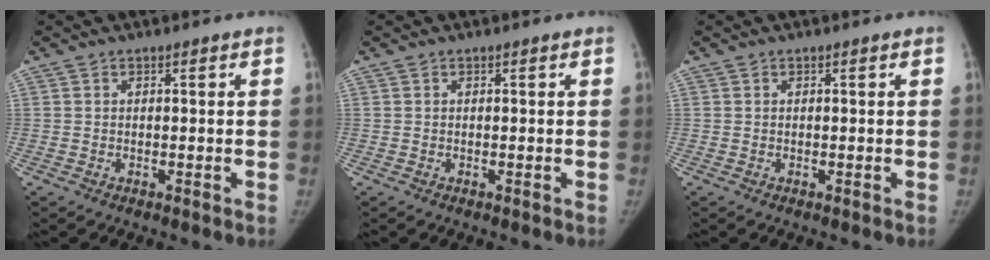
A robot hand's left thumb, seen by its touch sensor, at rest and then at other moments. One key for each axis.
{"total": 0.0}
{"total": 0.0}